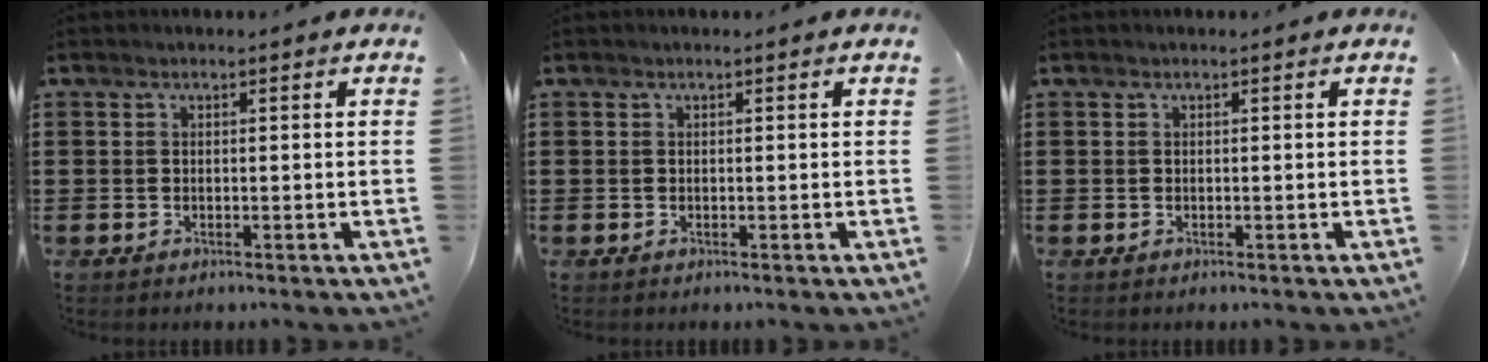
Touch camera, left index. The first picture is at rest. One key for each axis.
{"total": 0.0}
{"total": 0.0}